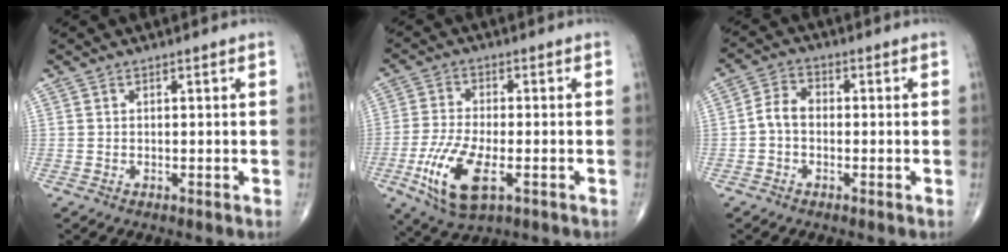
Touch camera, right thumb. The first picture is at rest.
{"total": 11.8, "force": [-4.1, 4.9, 9.9], "torque": [-0.209, -0.003, -0.069]}
{"total": 4.5, "force": [-0.8, 3.2, 3.1], "torque": [-0.050, 0.018, -0.026]}